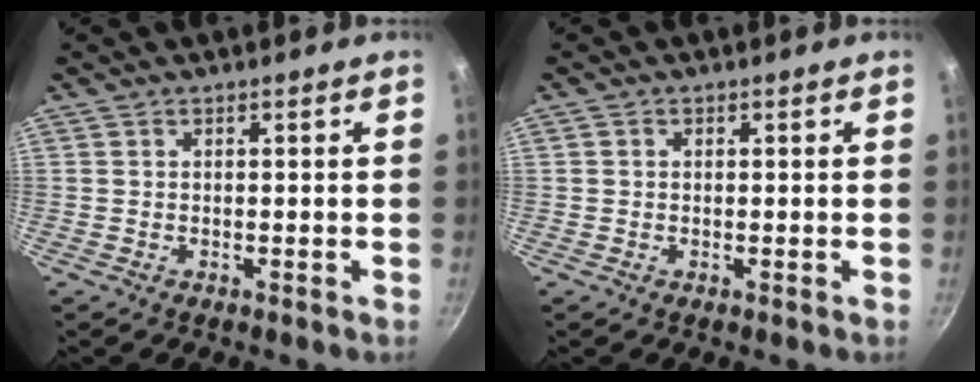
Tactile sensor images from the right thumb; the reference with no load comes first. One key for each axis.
{"total": 0.6, "fx": 0.1, "fy": 0.5, "fz": 0.2, "tx": -0.002, "ty": 0.003, "tz": 0.001}